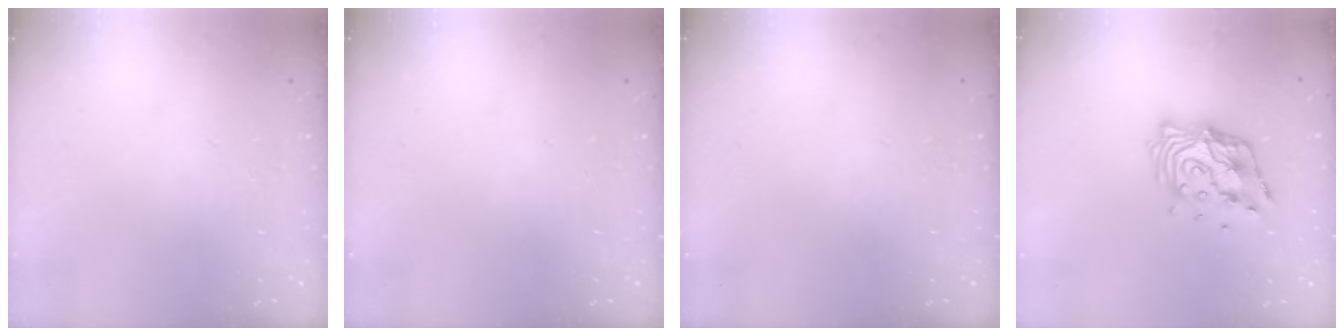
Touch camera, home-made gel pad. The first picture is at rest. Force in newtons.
{"total": 0.0}
{"total": 0.0}
{"total": 13.7, "press": 13.6, "slide": 1.5}